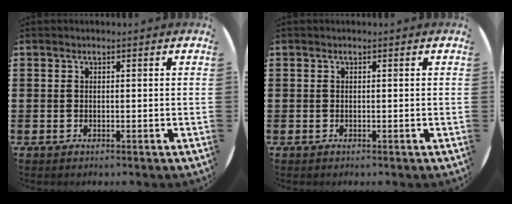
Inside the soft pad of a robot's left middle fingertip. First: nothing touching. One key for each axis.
{"total": 0.0}